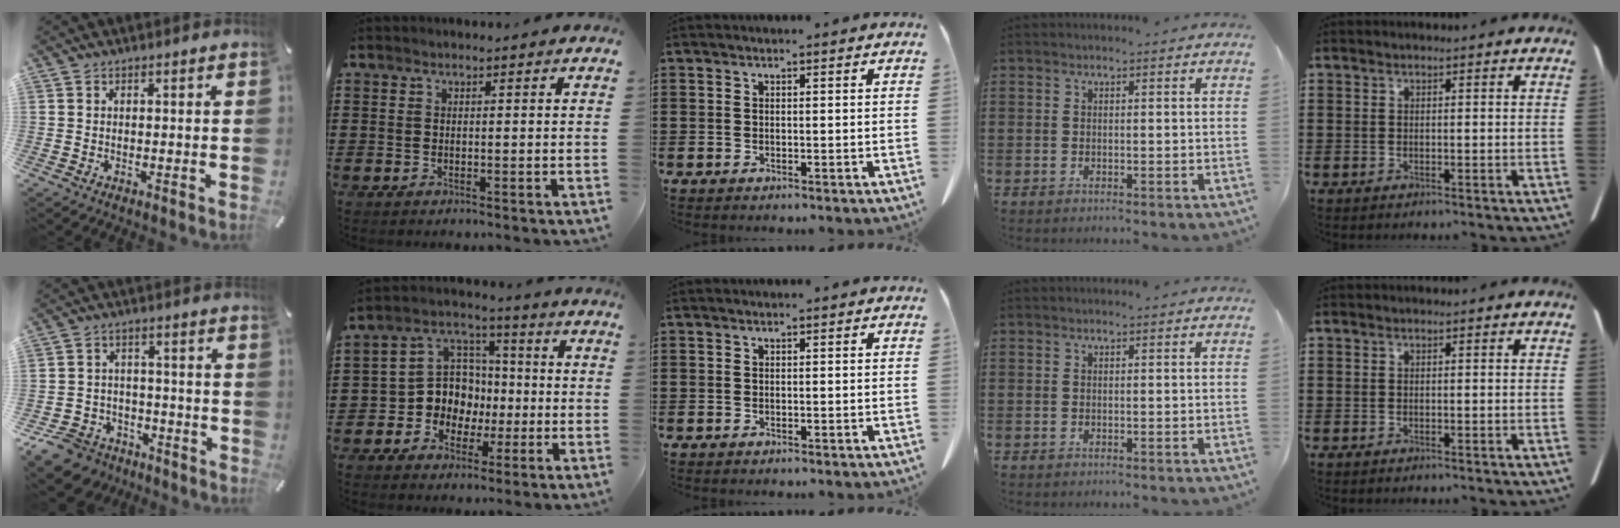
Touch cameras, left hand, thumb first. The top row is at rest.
{"thumb": {"total": 9.0, "force": [-6.5, 5.8, 2.1], "torque": [-0.041, 0.045, -0.119]}, "index": {"total": 8.8, "force": [-1.6, 8.3, 2.5], "torque": [-0.088, 0.004, -0.029]}}